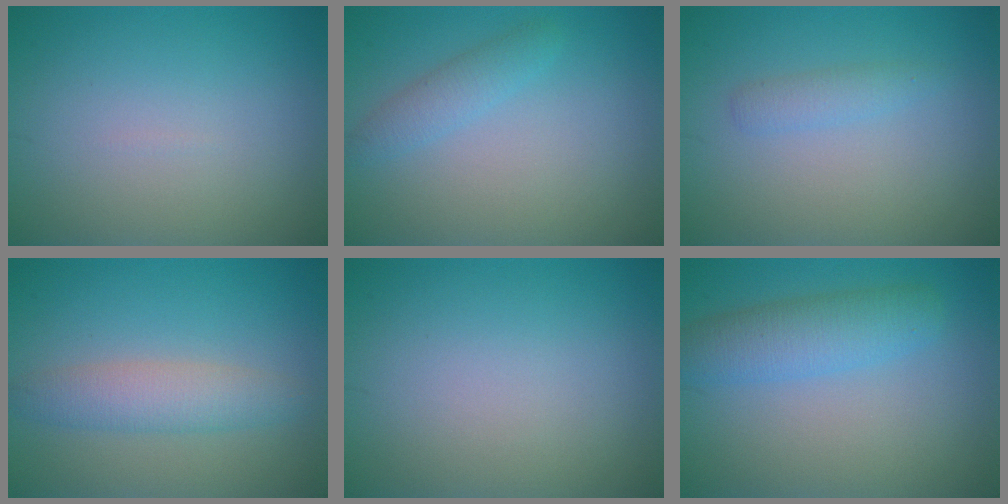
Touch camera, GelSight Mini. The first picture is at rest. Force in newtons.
{"total": 1.9, "press": 1.9, "slide": 0.1}
{"total": 1.4, "press": 1.4, "slide": 0.1}
{"total": 3.3, "press": 3.3, "slide": 0.0}
{"total": 0.0}
{"total": 3.9, "press": 3.9, "slide": 0.1}